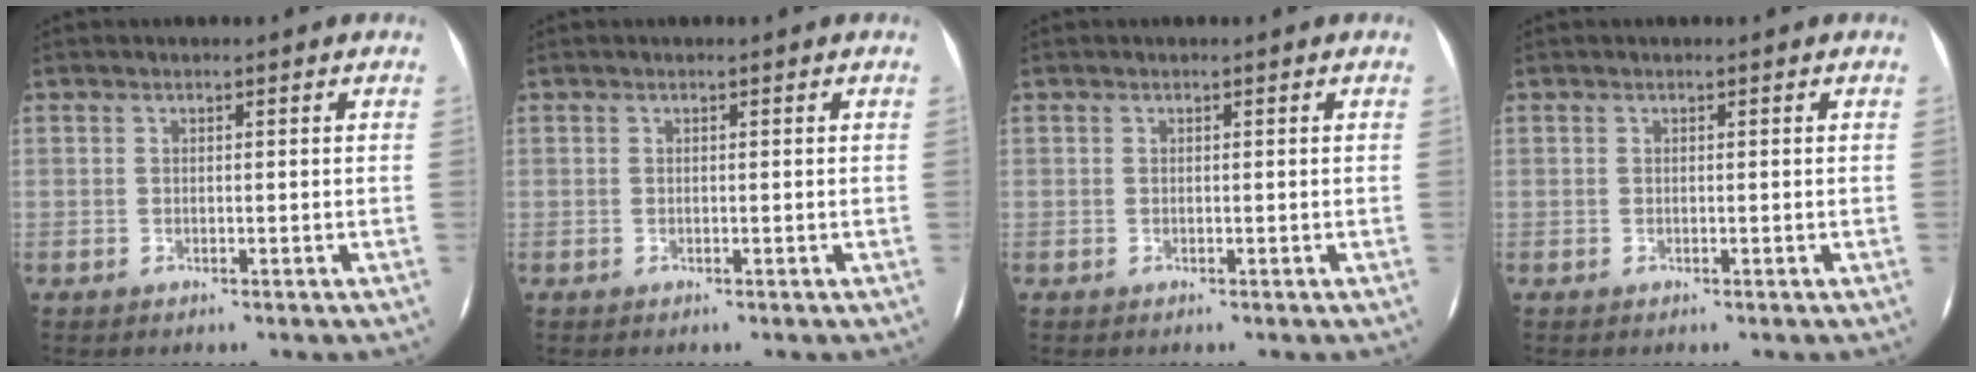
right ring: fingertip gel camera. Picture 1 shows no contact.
{"total": 0.0}
{"total": 0.0}
{"total": 0.0}